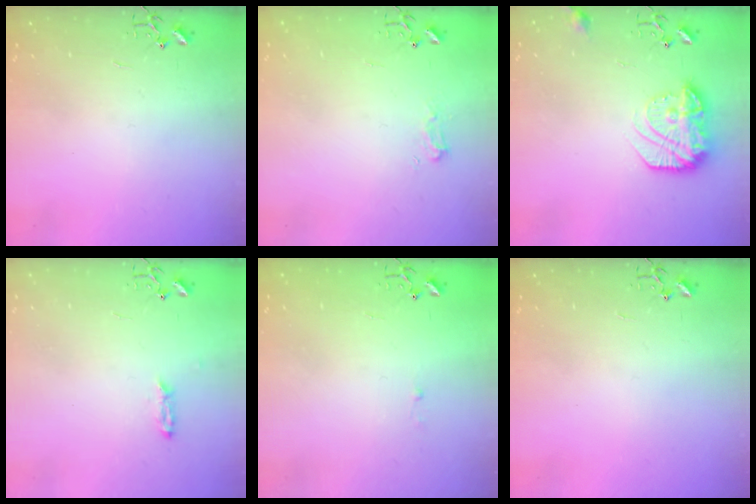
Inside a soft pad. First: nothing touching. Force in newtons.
{"total": 6.6, "press": 6.6, "slide": 0.5}
{"total": 15.3, "press": 15.2, "slide": 1.0}
{"total": 2.3, "press": 2.2, "slide": 0.4}
{"total": 1.8, "press": 1.8, "slide": 0.2}
{"total": 0.0}